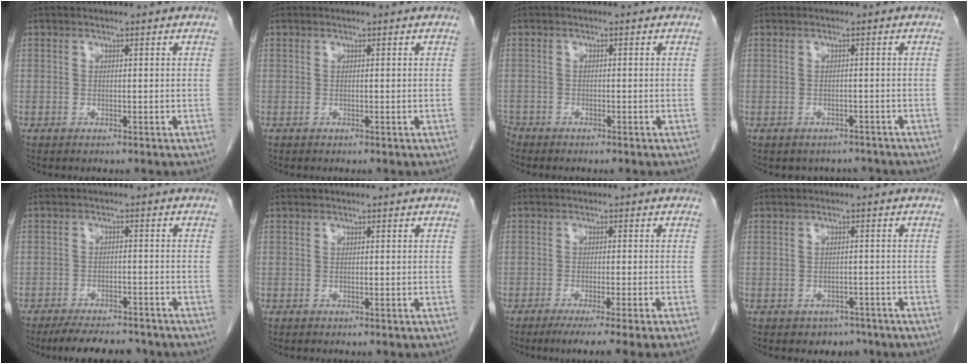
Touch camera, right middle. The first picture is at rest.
{"total": 0.0}
{"total": 2.1, "force": [-1.9, 0.8, 0.1], "torque": [0.000, -0.002, -0.034]}
{"total": 3.9, "force": [-3.4, 1.9, -0.1], "torque": [0.005, 0.010, -0.042]}
{"total": 9.1, "force": [-8.1, 2.4, 3.4], "torque": [-0.046, -0.004, -0.117]}
{"total": 0.0}
{"total": 8.2, "force": [-6.4, -1.5, 5.0], "torque": [-0.050, -0.020, -0.095]}
{"total": 2.9, "force": [-2.1, 2.0, 0.4], "torque": [-0.002, 0.008, -0.026]}